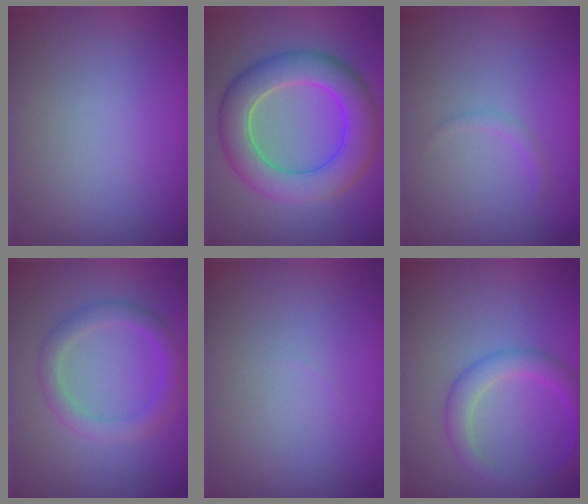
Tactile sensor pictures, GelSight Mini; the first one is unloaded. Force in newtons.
{"total": 7.0, "press": 7.0, "slide": 0.2}
{"total": 0.7, "press": 0.7, "slide": 0.1}
{"total": 2.6, "press": 2.6, "slide": 0.1}
{"total": 0.0}
{"total": 2.8, "press": 2.8, "slide": 0.2}